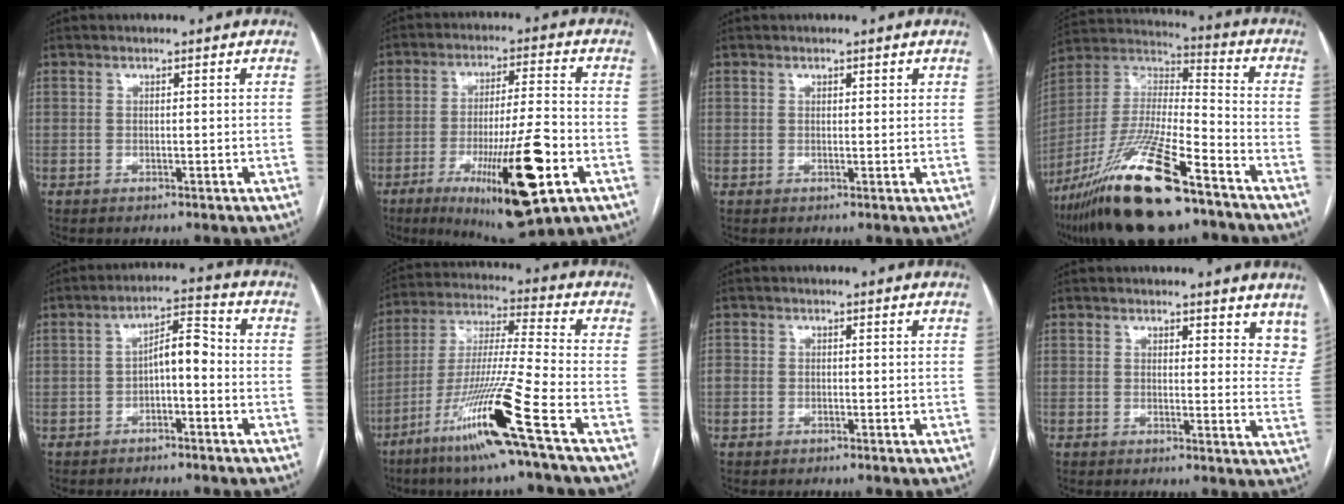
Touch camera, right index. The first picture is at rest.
{"total": 17.4, "force": [-6.9, 2.6, 15.7], "torque": [-0.247, -0.017, -0.099]}
{"total": 1.0, "force": [0.7, 0.5, 0.5], "torque": [-0.003, 0.001, 0.008]}
{"total": 22.9, "force": [-14.8, 4.4, 16.9], "torque": [-0.345, -0.033, -0.269]}
{"total": 5.3, "force": [-1.1, 1.8, 4.8], "torque": [-0.079, 0.029, -0.020]}
{"total": 16.8, "force": [-8.6, -2.0, 14.3], "torque": [-0.295, -0.036, -0.164]}
{"total": 1.6, "force": [-0.2, 1.5, 0.6], "torque": [-0.011, 0.011, -0.001]}
{"total": 8.9, "force": [7.6, 3.6, 2.8], "torque": [0.010, -0.025, 0.066]}